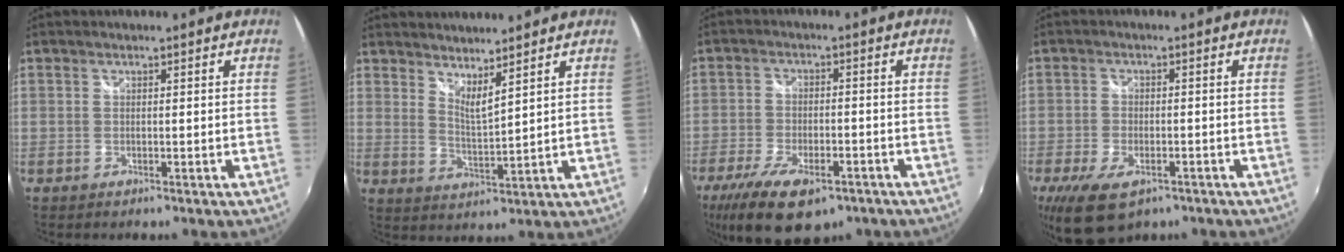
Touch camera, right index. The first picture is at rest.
{"total": 5.5, "force": [4.9, 0.2, 2.5], "torque": [-0.037, -0.010, 0.077]}
{"total": 15.5, "force": [-9.8, 6.5, 10.1], "torque": [-0.217, -0.044, -0.156]}
{"total": 10.4, "force": [-6.3, 5.2, 6.4], "torque": [-0.151, -0.028, -0.104]}